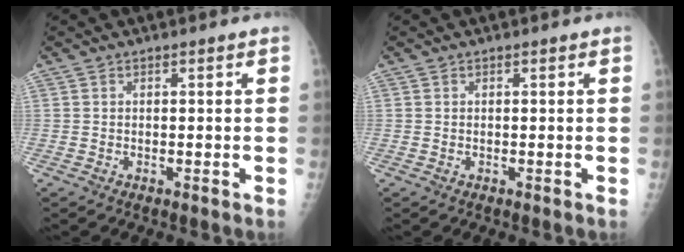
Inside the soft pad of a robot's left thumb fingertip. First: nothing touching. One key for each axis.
{"total": 0.5, "fx": 0.1, "fy": 0.3, "fz": 0.5, "tx": -0.010, "ty": 0.004, "tz": 0.006}